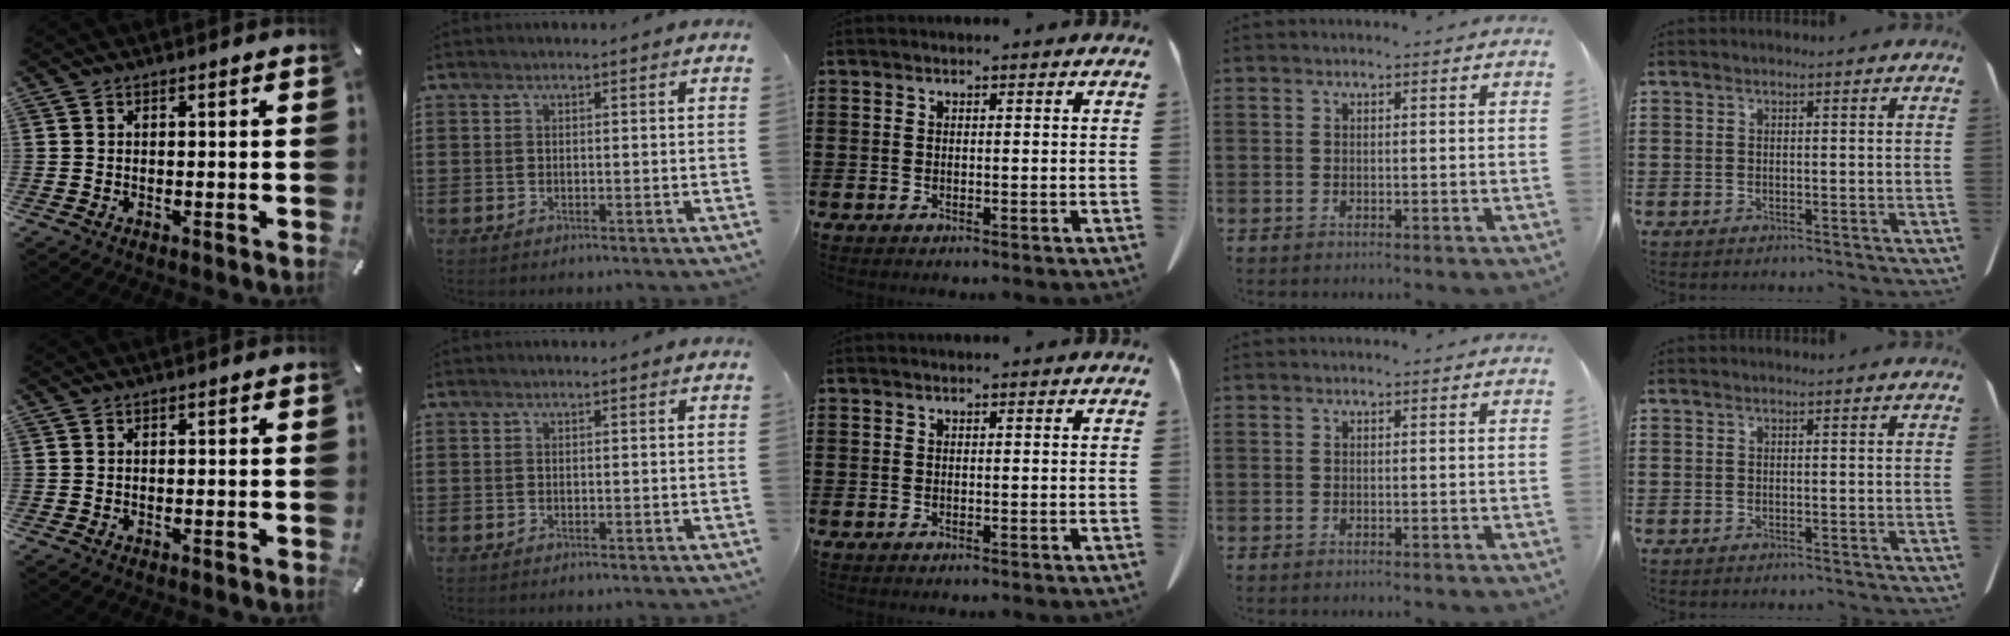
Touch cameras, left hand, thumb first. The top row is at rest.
{}